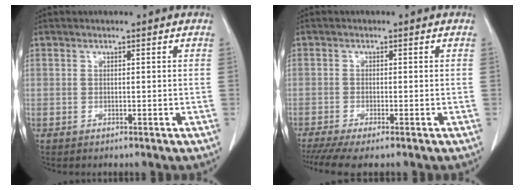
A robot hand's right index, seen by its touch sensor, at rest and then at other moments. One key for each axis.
{"total": 5.6, "fx": -4.4, "fy": 0.4, "fz": 3.4, "tx": -0.051, "ty": -0.011, "tz": -0.072}